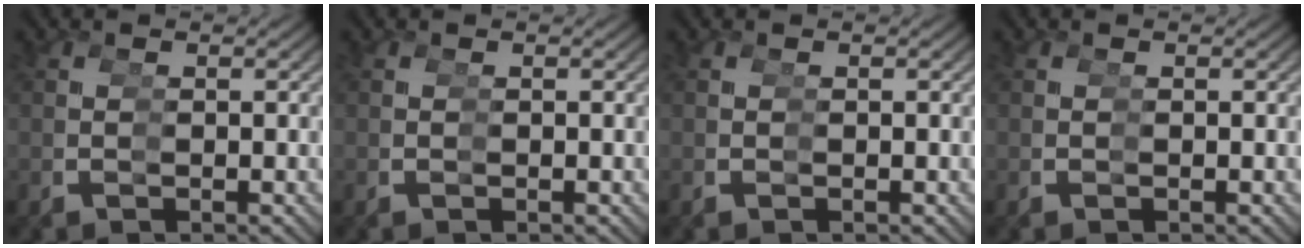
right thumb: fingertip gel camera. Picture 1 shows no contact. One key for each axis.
{"total": 0.0}
{"total": 0.0}
{"total": 0.0}